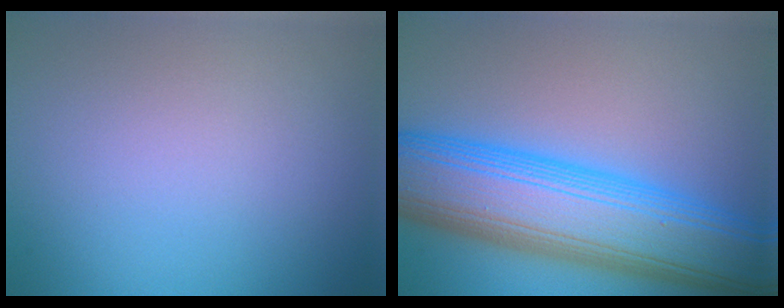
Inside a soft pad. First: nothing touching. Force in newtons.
{"total": 12.2, "press": 12.2, "slide": 0.2}